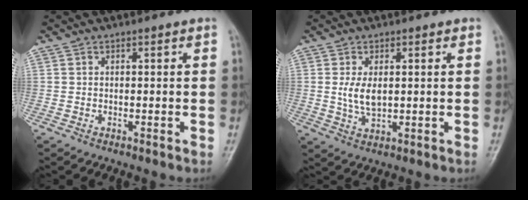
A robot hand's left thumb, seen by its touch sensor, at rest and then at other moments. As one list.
[{"total": 4.9, "force": [0.6, 2.7, 4.0], "torque": [-0.076, -0.011, 0.015]}]